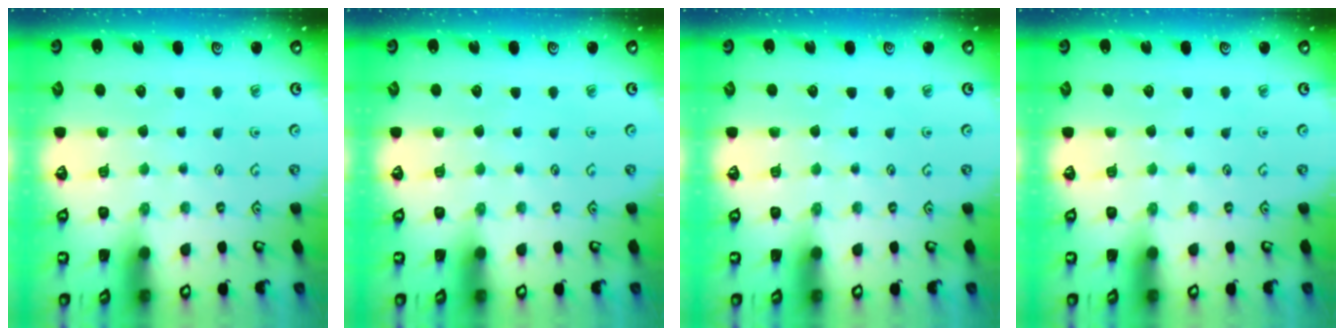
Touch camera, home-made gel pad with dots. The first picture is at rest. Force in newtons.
{"total": 0.0}
{"total": 0.0}
{"total": 0.0}